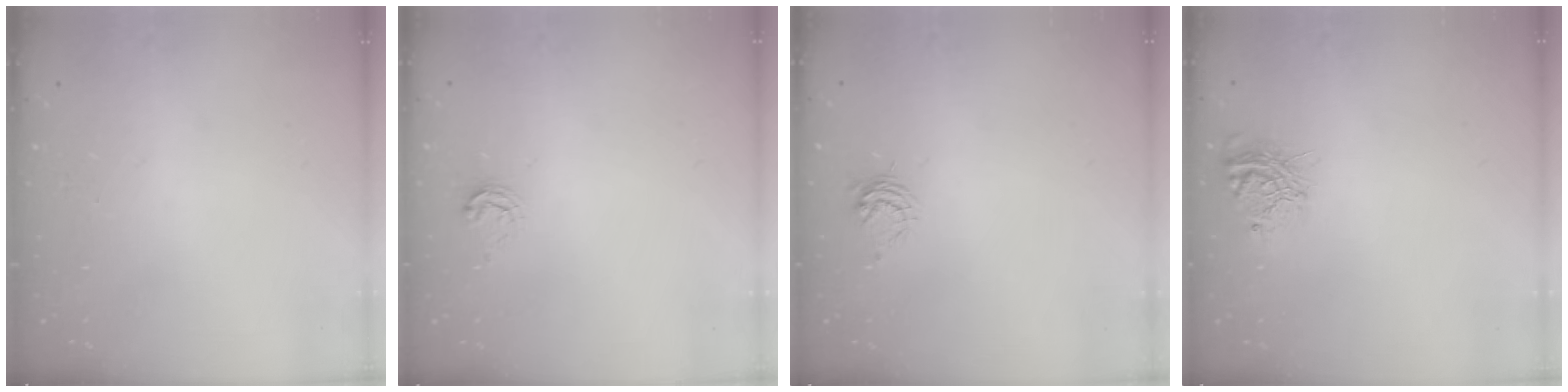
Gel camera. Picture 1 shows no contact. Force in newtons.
{"total": 4.7, "press": 4.7, "slide": 0.5}
{"total": 4.9, "press": 4.8, "slide": 0.7}
{"total": 9.6, "press": 9.6, "slide": 0.5}